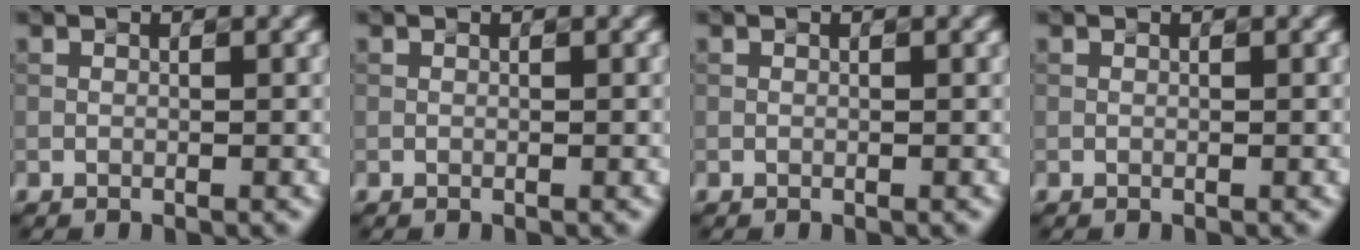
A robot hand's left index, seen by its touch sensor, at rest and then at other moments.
{"total": 0.0}
{"total": 0.0}
{"total": 0.0}